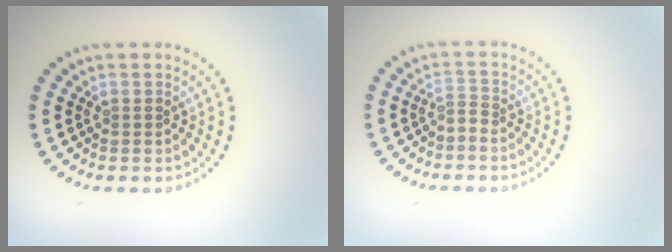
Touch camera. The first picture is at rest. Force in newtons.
{"total": 1.1, "press": 0.3, "slide": 1.0}